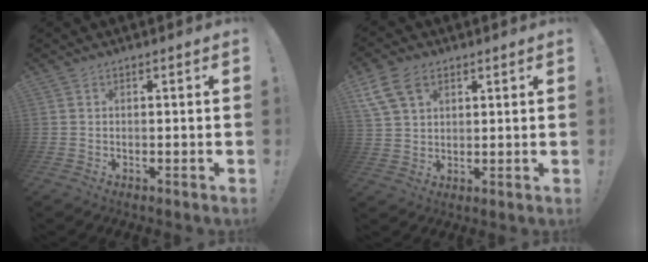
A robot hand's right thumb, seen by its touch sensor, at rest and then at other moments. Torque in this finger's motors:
{"motor_torque": [-0.29, 0.71, 0.14, 0.25, 0.26]}